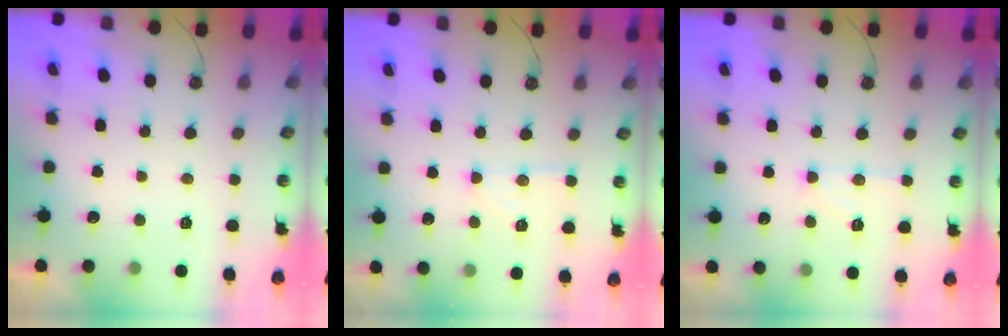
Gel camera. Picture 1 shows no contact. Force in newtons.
{"total": 9.4, "press": 9.4, "slide": 0.8}
{"total": 9.0, "press": 9.0, "slide": 0.8}